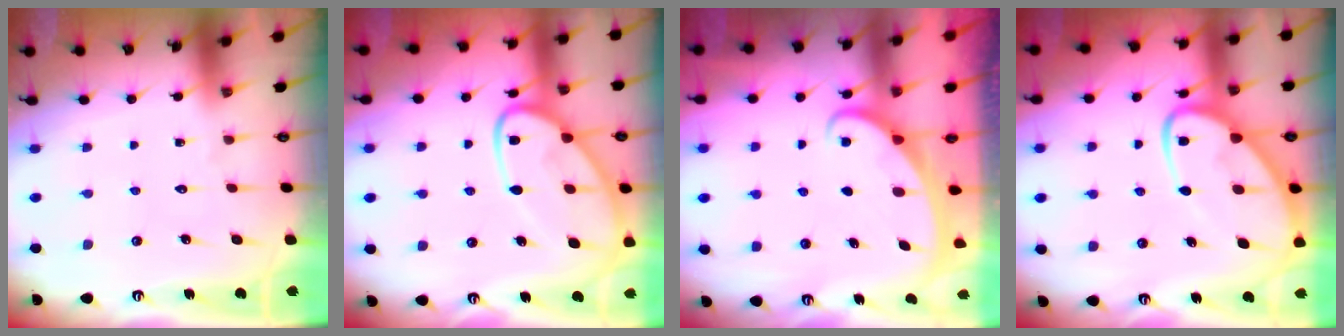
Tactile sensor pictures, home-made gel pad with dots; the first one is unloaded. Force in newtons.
{"total": 14.9, "press": 14.8, "slide": 1.5}
{"total": 2.1, "press": 2.1, "slide": 0.2}
{"total": 12.0, "press": 12.0, "slide": 1.2}